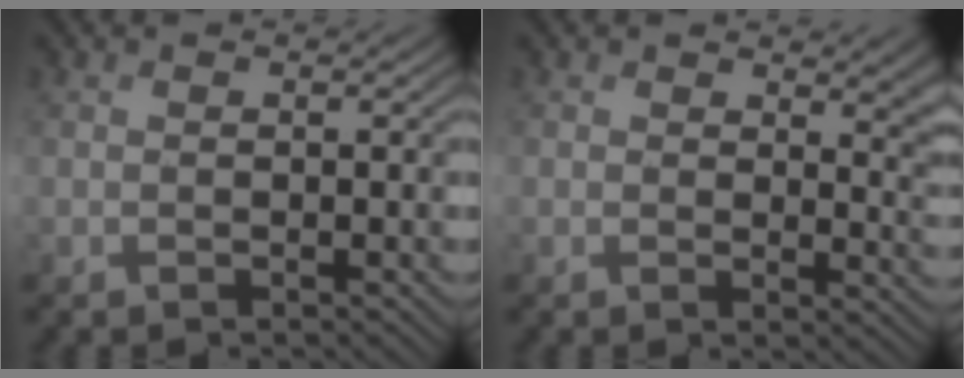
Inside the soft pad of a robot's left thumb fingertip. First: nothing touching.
{"total": 4.5, "force": [2.5, 2.3, 3.0], "torque": [-0.038, -0.011, 0.041]}